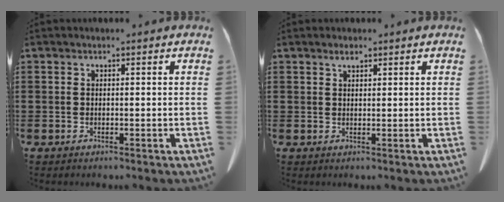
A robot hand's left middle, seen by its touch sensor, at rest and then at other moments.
{"total": 1.4, "force": [1.1, 0.3, 0.8], "torque": [-0.010, -0.004, 0.020]}